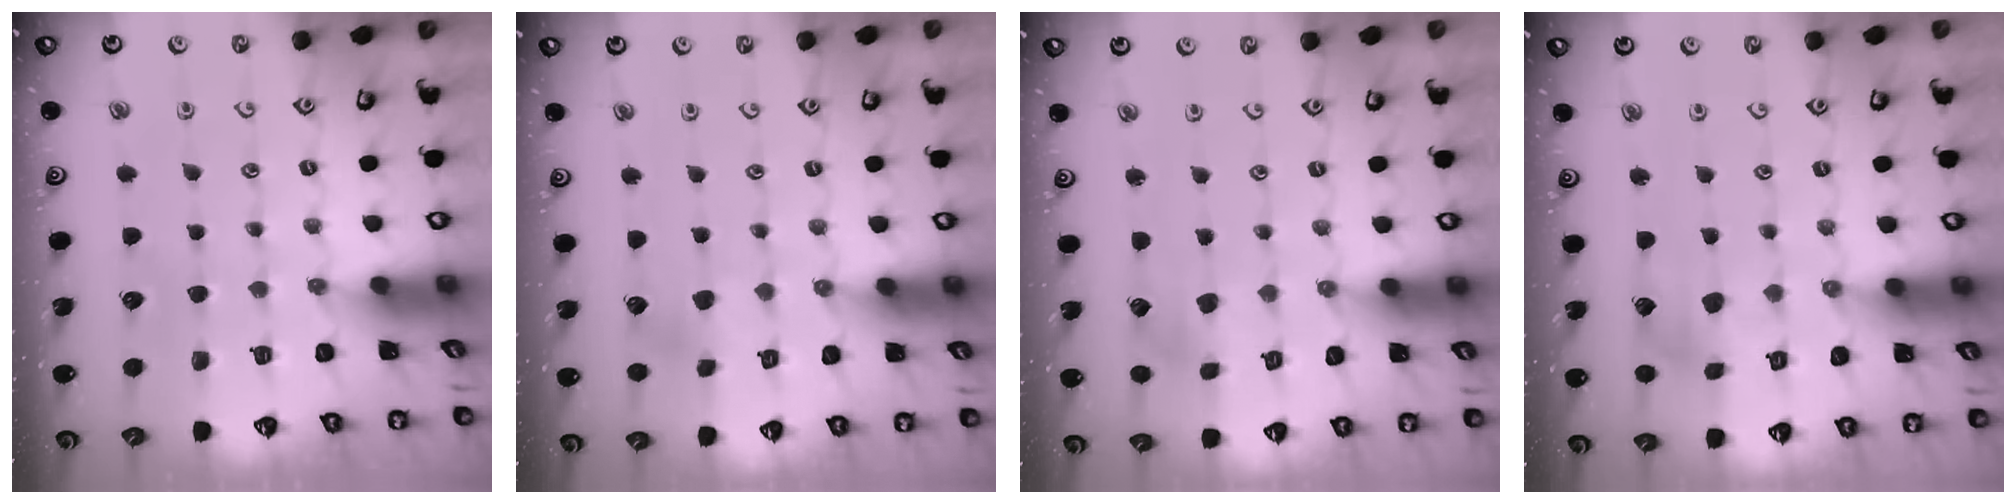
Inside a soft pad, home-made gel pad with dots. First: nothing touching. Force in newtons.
{"total": 3.2, "press": 3.2, "slide": 0.4}
{"total": 2.6, "press": 2.6, "slide": 0.4}
{"total": 5.4, "press": 5.3, "slide": 0.7}